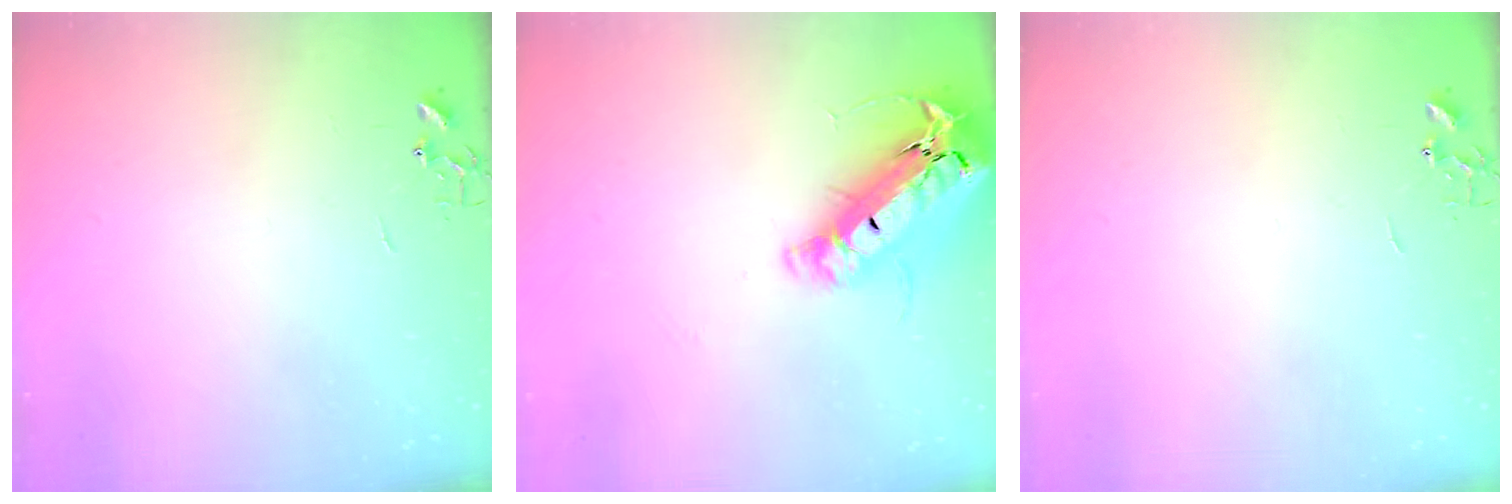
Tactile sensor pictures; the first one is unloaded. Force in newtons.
{"total": 25.0, "press": 24.5, "slide": 4.9}
{"total": 0.0}